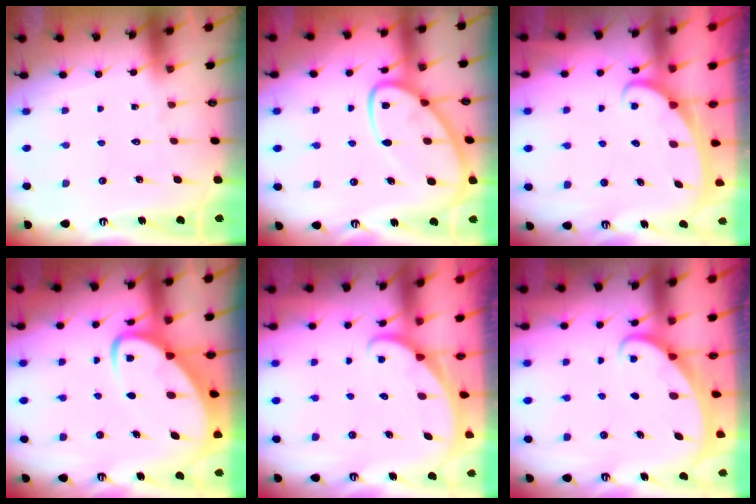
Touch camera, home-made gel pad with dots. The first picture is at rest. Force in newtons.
{"total": 13.4, "press": 13.4, "slide": 1.2}
{"total": 2.4, "press": 2.4, "slide": 0.3}
{"total": 6.5, "press": 6.4, "slide": 0.7}
{"total": 1.4, "press": 1.4, "slide": 0.0}
{"total": 1.8, "press": 1.8, "slide": 0.1}